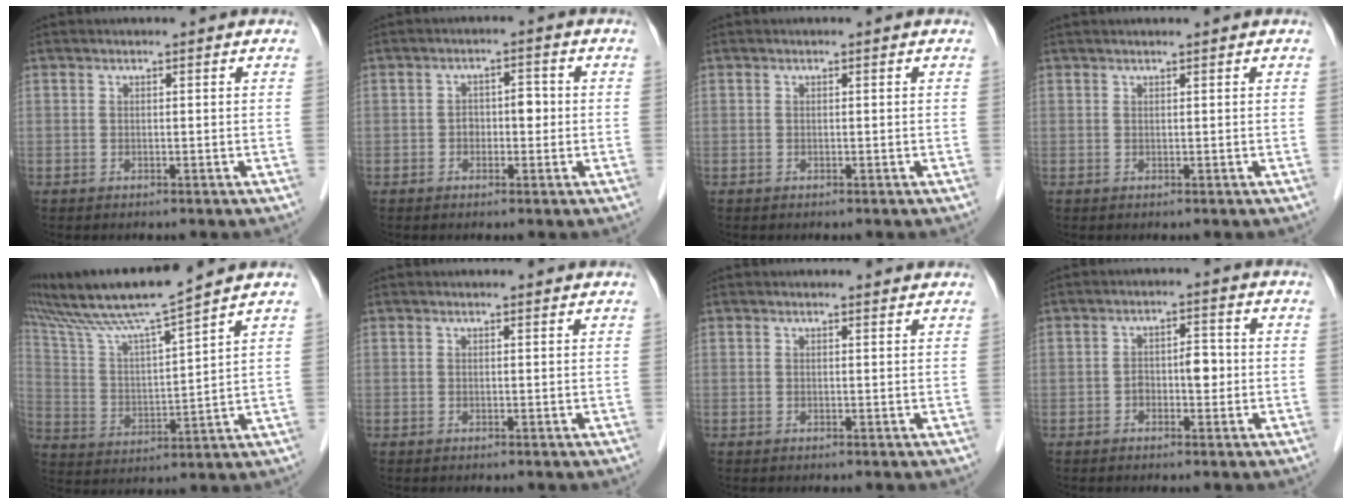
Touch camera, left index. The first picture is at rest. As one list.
[{"total": 3.1, "force": [-0.4, 1.9, 2.4], "torque": [-0.034, 0.015, -0.004]}, {"total": 0.0}, {"total": 2.5, "force": [2.2, -0.1, 1.2], "torque": [-0.012, 0.026, 0.036]}, {"total": 13.2, "force": [11.2, -1.4, 6.8], "torque": [-0.135, 0.013, 0.205]}, {"total": 1.1, "force": [1.1, 0.0, 0.1], "torque": [-0.011, 0.001, 0.013]}, {"total": 1.7, "force": [1.7, 0.2, 0.1], "torque": [-0.011, -0.001, 0.017]}, {"total": 3.4, "force": [-0.6, 1.7, 2.9], "torque": [-0.043, 0.012, -0.009]}]